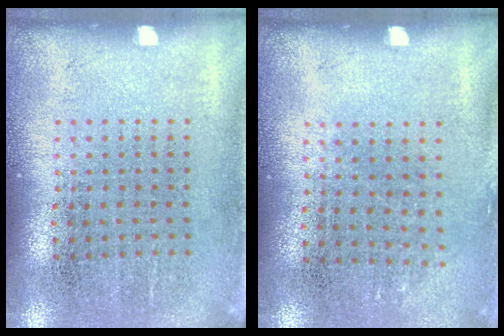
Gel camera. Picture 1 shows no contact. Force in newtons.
{"total": 0.9, "press": 0.6, "slide": 0.6}